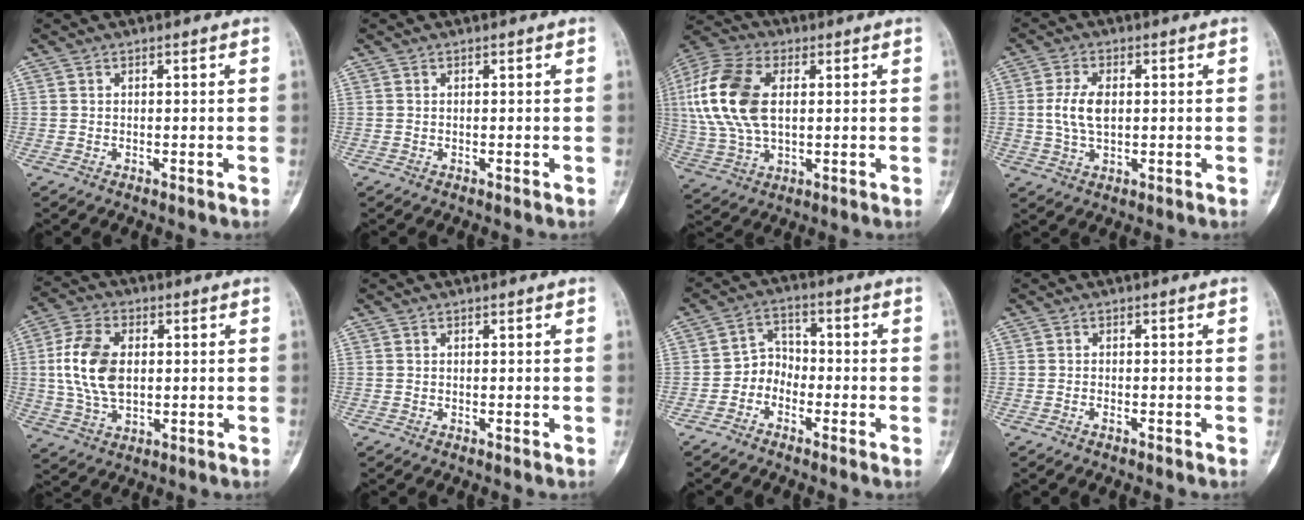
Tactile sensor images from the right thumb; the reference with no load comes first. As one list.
[{"total": 0.0}, {"total": 16.8, "force": [2.8, 9.7, 13.4], "torque": [-0.292, 0.009, 0.050]}, {"total": 6.4, "force": [0.5, 3.6, 5.2], "torque": [-0.109, 0.001, 0.008]}, {"total": 12.0, "force": [0.9, 7.4, 9.3], "torque": [-0.181, 0.004, 0.019]}, {"total": 0.0}, {"total": 4.7, "force": [-2.4, 3.6, 1.7], "torque": [0.001, 0.026, -0.058]}, {"total": 0.7, "force": [-0.5, 0.2, 0.3], "torque": [-0.008, 0.006, -0.008]}]